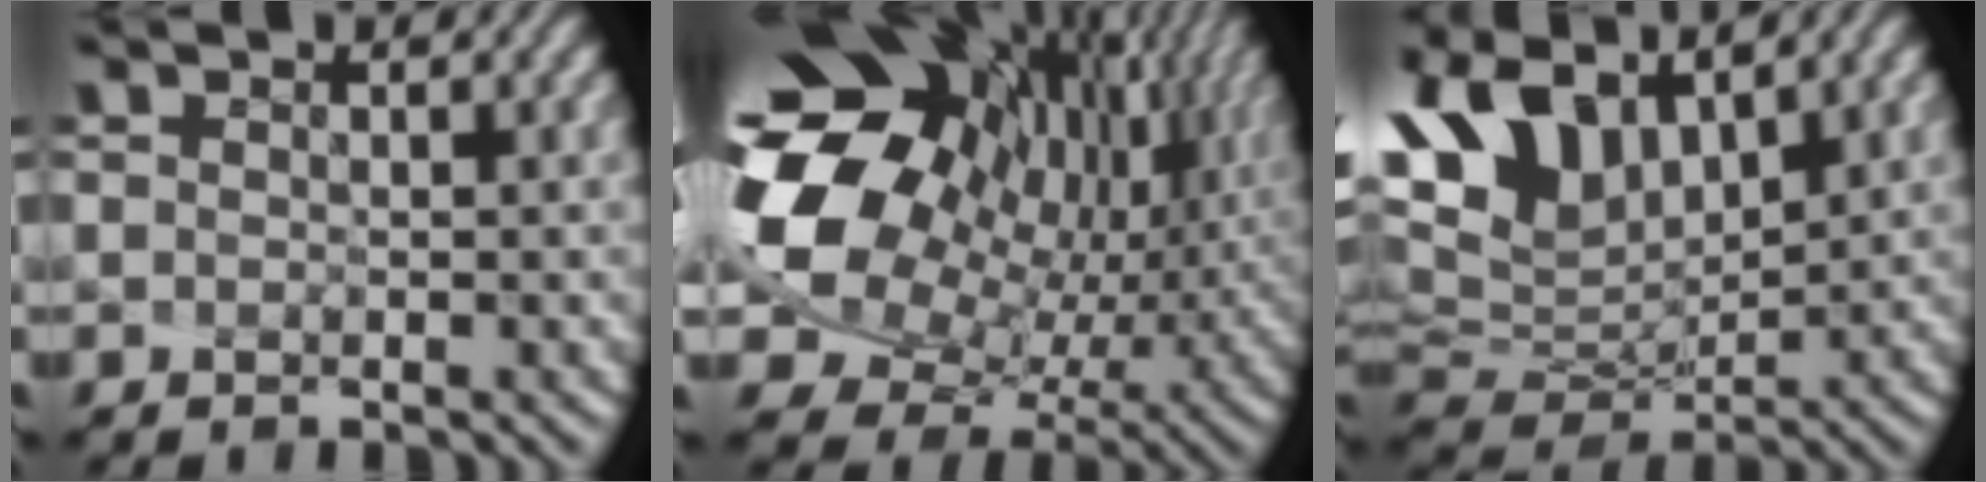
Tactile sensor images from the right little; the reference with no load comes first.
{"total": 16.6, "force": [4.1, 11.3, 11.5], "torque": [-0.245, -0.046, 0.136]}
{"total": 8.8, "force": [4.8, 4.4, 6.0], "torque": [-0.162, -0.015, 0.117]}